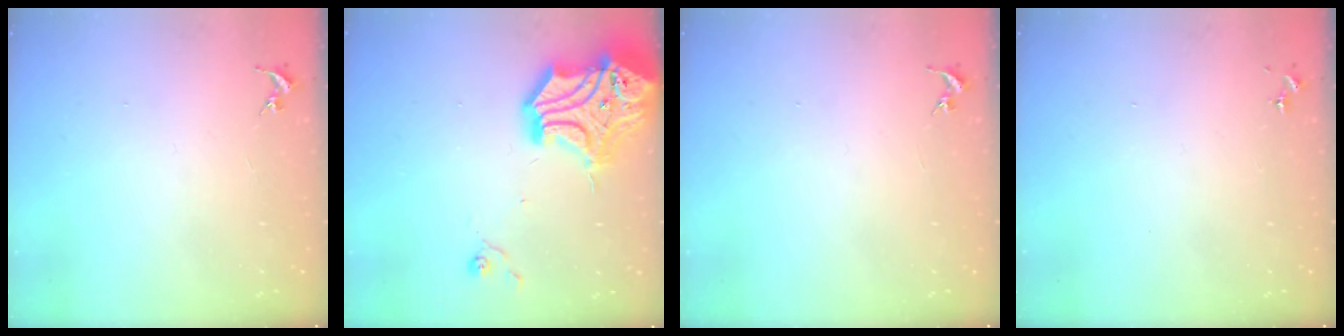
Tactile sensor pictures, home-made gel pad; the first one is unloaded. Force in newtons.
{"total": 21.9, "press": 21.7, "slide": 2.9}
{"total": 0.0}
{"total": 0.0}